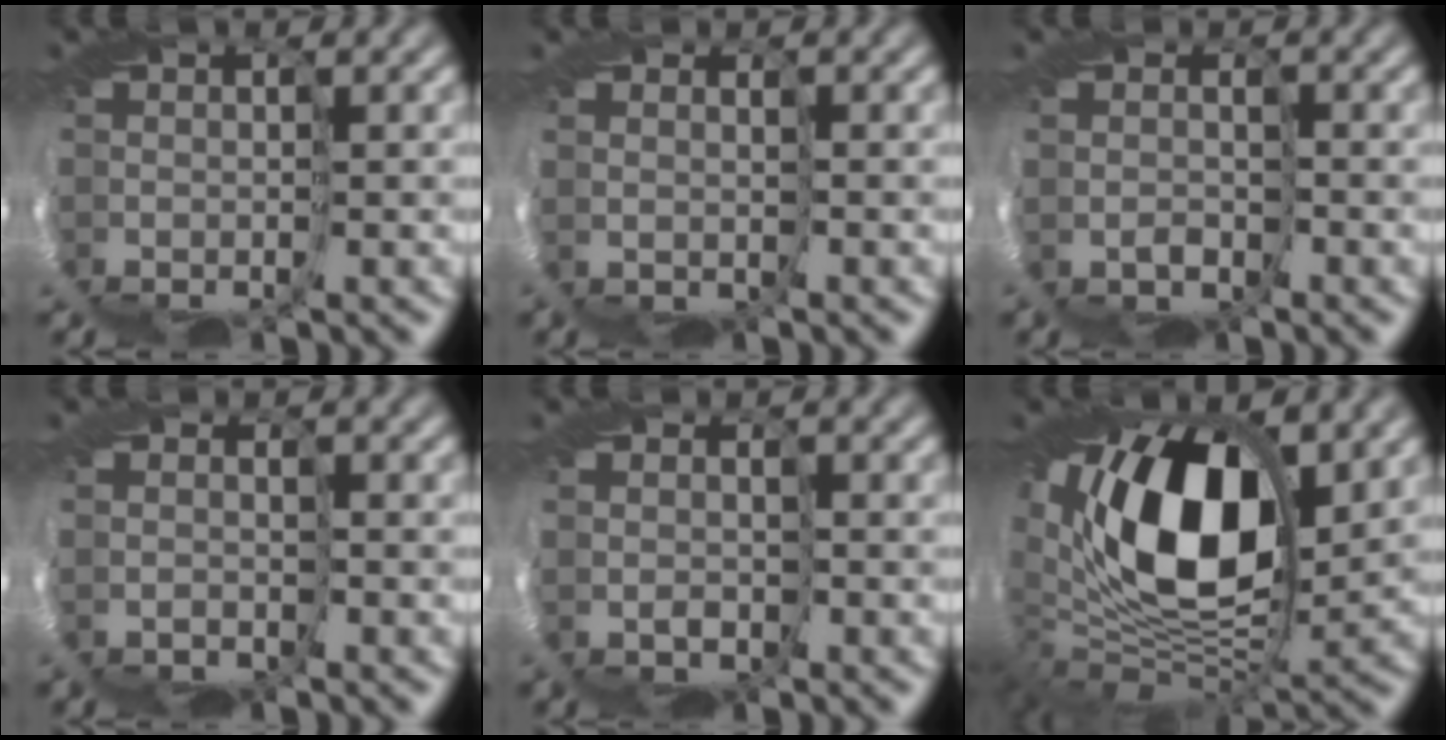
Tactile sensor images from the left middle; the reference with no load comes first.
{"total": 1.6, "force": [1.5, 0.0, -0.6], "torque": [0.005, -0.008, 0.033]}
{"total": 2.0, "force": [1.4, -0.5, -1.3], "torque": [0.032, 0.003, 0.016]}
{"total": 1.5, "force": [1.1, -0.2, -0.9], "torque": [0.024, -0.003, 0.021]}
{"total": 2.0, "force": [1.8, -0.1, -1.0], "torque": [0.015, -0.001, 0.031]}
{"total": 12.0, "force": [5.3, 5.7, 9.1], "torque": [-0.172, -0.003, 0.087]}